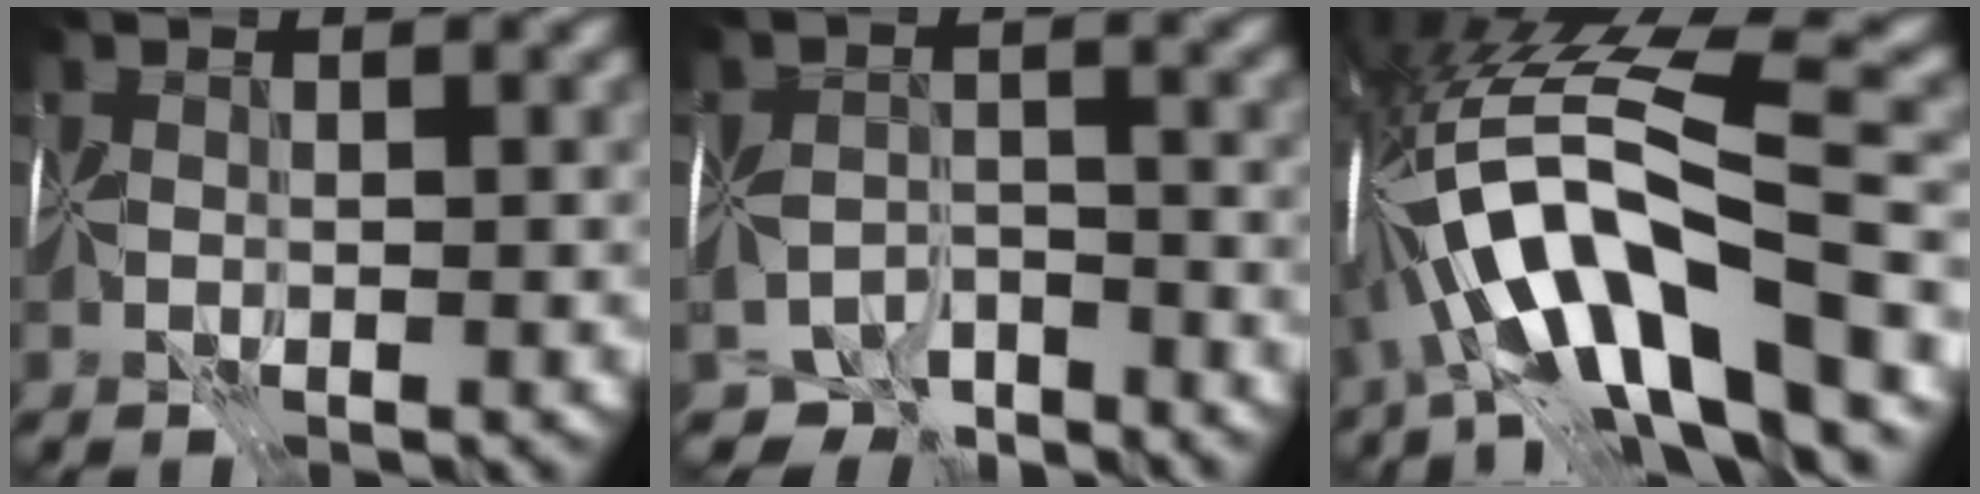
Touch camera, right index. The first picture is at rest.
{"total": 5.3, "force": [-4.7, 2.2, 0.9], "torque": [-0.005, -0.013, -0.083]}
{"total": 14.0, "force": [-4.7, 3.8, 12.6], "torque": [-0.218, 0.025, -0.073]}